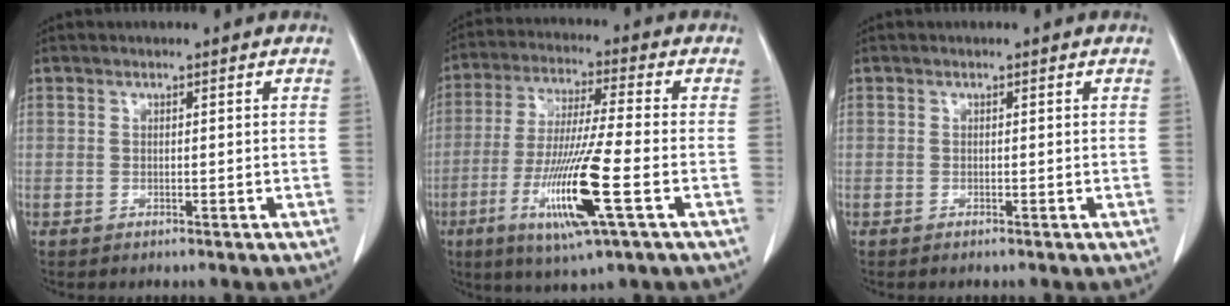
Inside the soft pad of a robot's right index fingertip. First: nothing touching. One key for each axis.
{"total": 14.4, "fx": -4.9, "fy": 0.0, "fz": 13.6, "tx": -0.271, "ty": -0.028, "tz": -0.091}
{"total": 0.0}